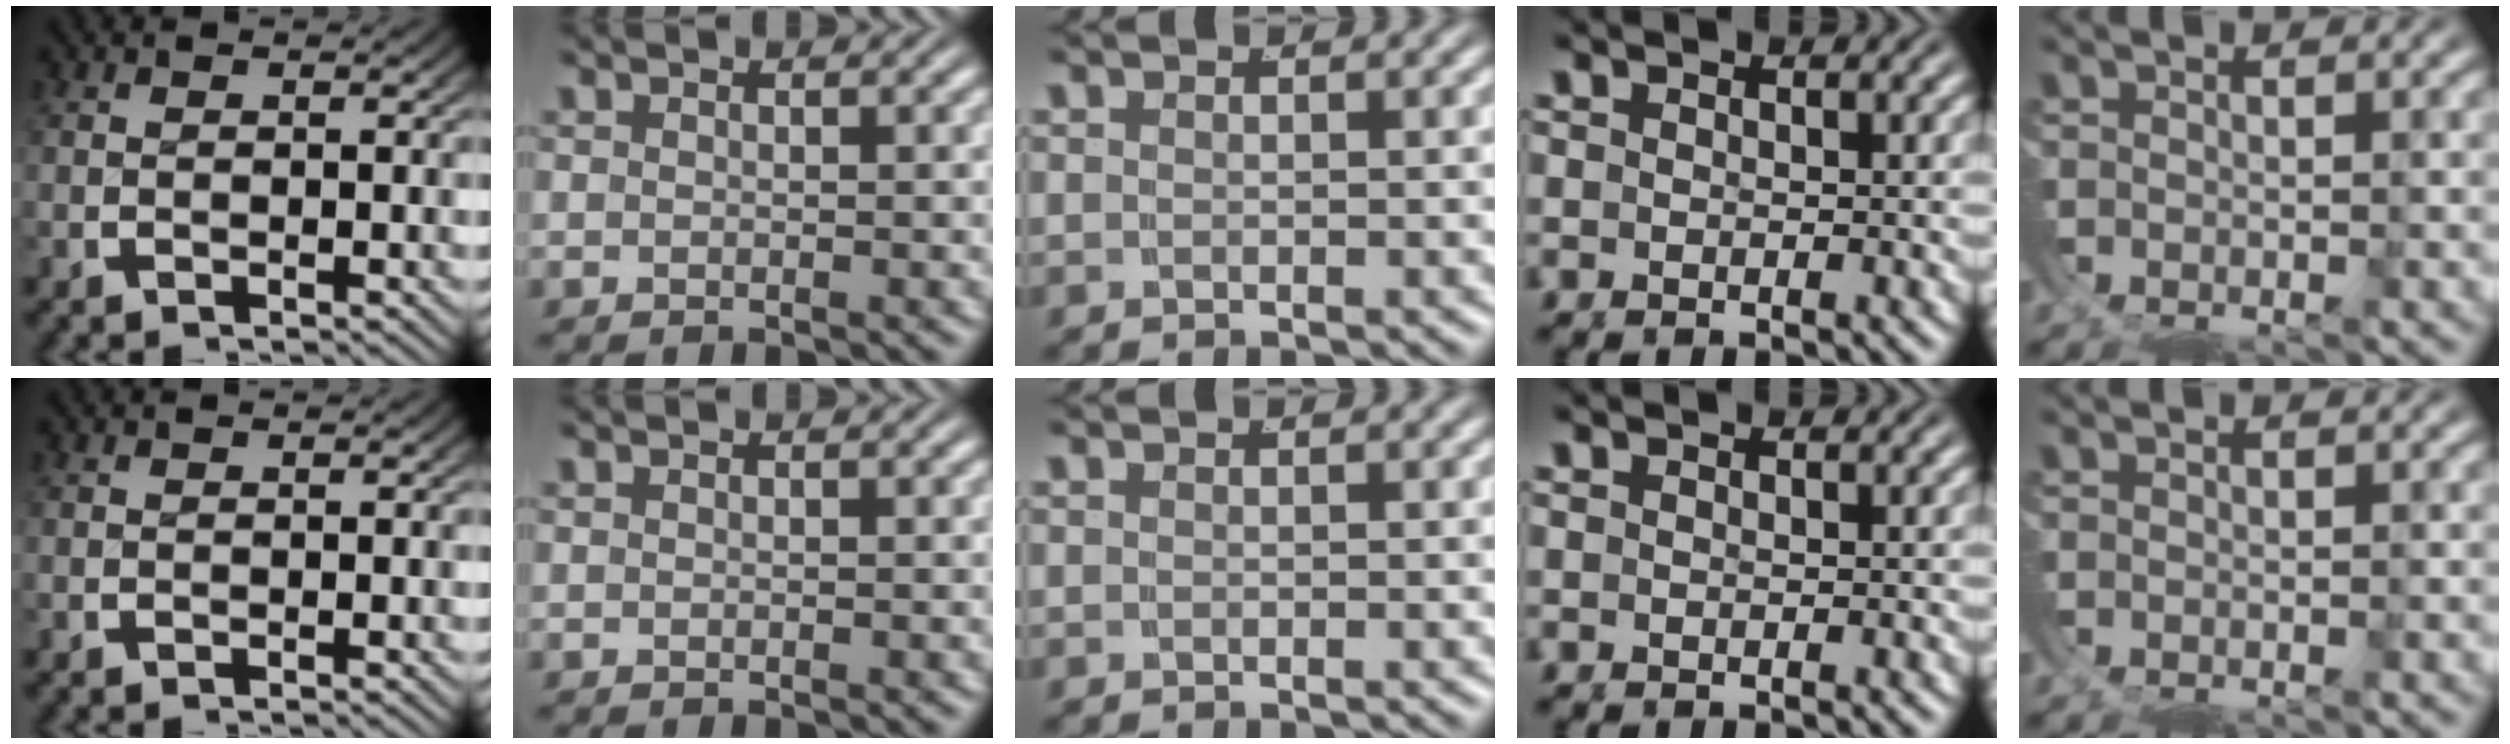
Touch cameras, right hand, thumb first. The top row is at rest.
{}